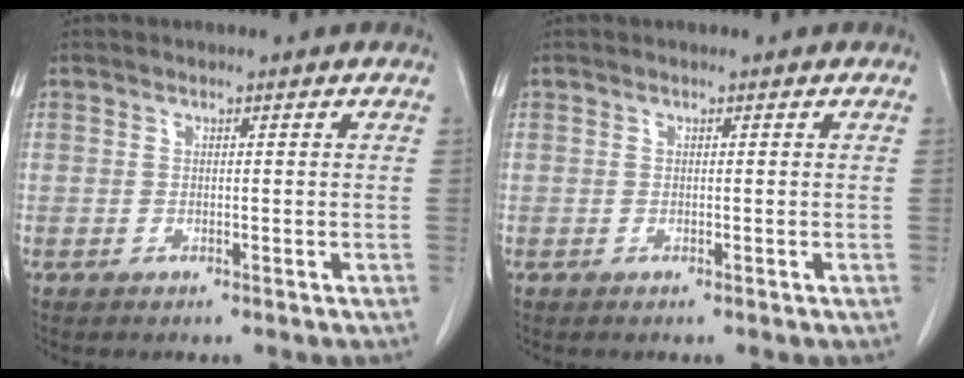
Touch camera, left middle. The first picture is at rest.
{"total": 0.0}